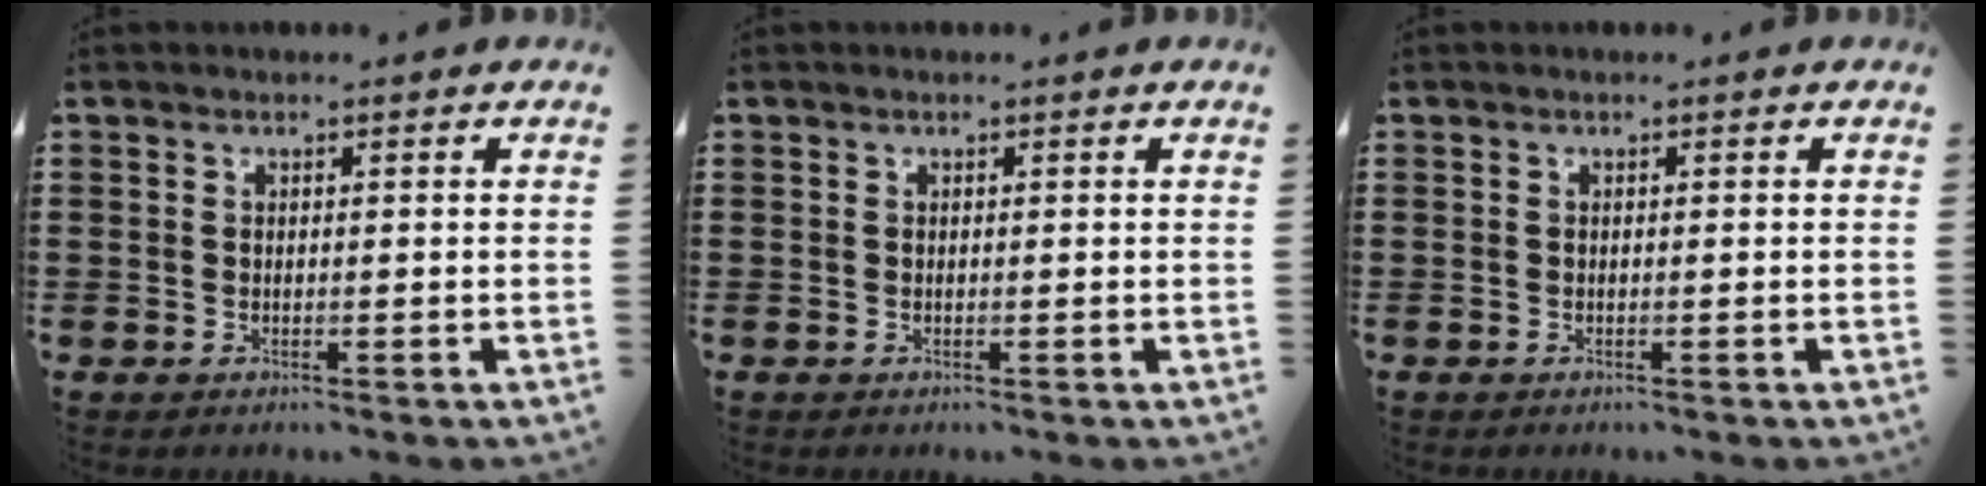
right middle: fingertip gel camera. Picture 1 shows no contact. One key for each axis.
{"total": 0.0}
{"total": 0.0}